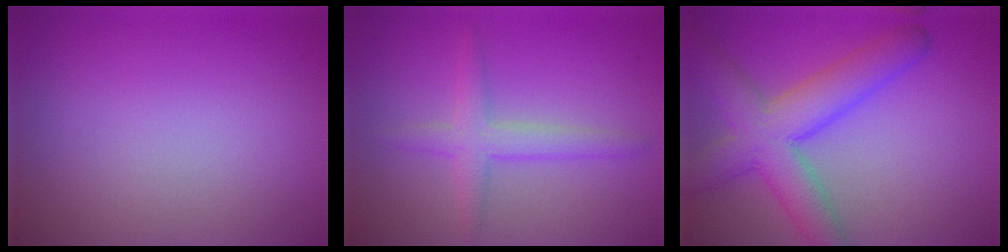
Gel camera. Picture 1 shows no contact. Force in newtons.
{"total": 2.7, "press": 2.7, "slide": 0.2}
{"total": 7.0, "press": 7.0, "slide": 0.3}